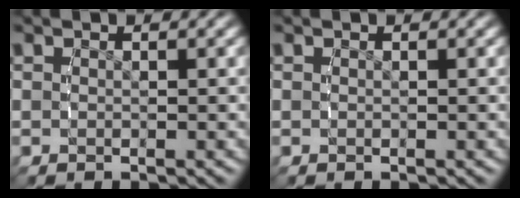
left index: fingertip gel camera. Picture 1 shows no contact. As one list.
[{"total": 0.0}]